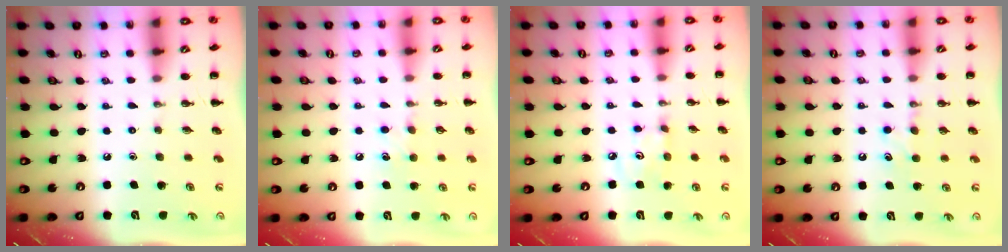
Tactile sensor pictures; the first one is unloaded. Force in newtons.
{"total": 5.6, "press": 5.4, "slide": 1.5}
{"total": 3.4, "press": 3.3, "slide": 1.0}
{"total": 6.2, "press": 6.0, "slide": 1.7}